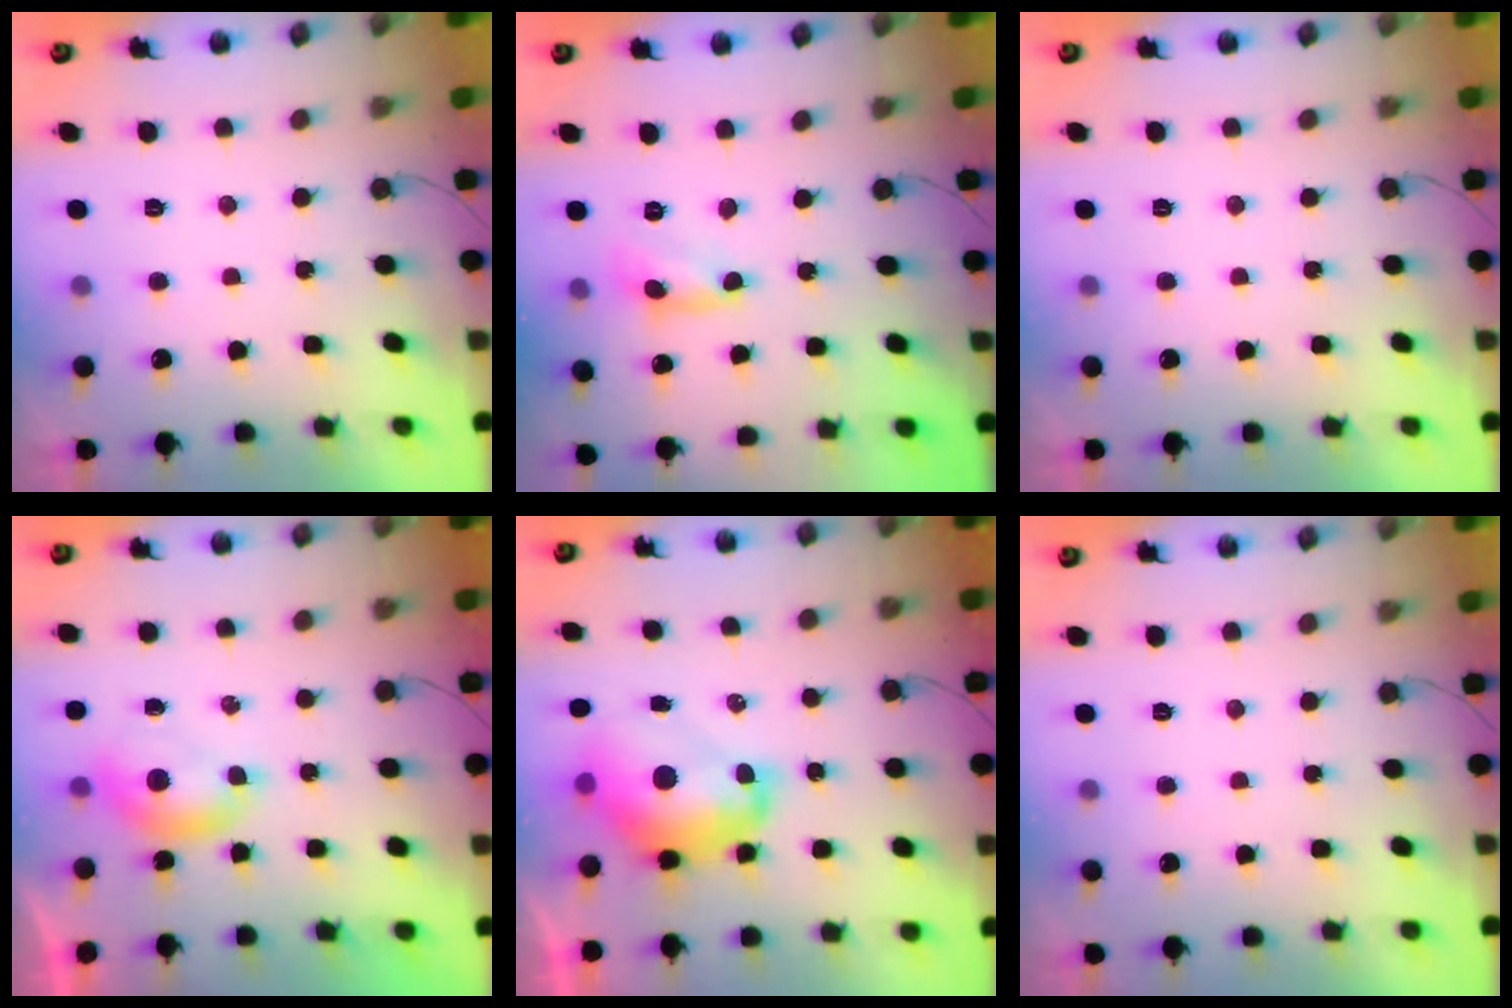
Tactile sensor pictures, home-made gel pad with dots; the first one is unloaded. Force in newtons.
{"total": 1.8, "press": 1.8, "slide": 0.2}
{"total": 0.0}
{"total": 5.9, "press": 5.8, "slide": 0.8}
{"total": 11.8, "press": 11.7, "slide": 1.1}
{"total": 0.0}